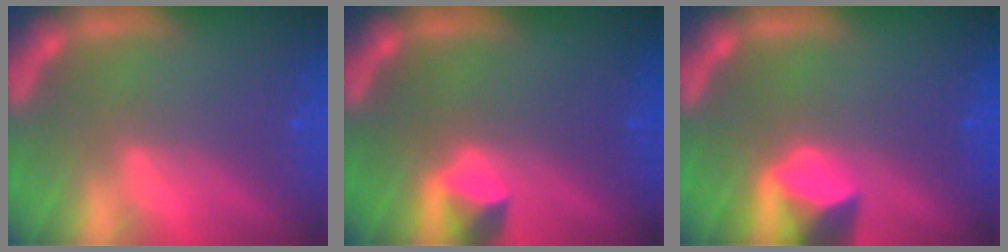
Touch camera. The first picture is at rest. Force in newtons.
{"total": 1.9}
{"total": 3.4}